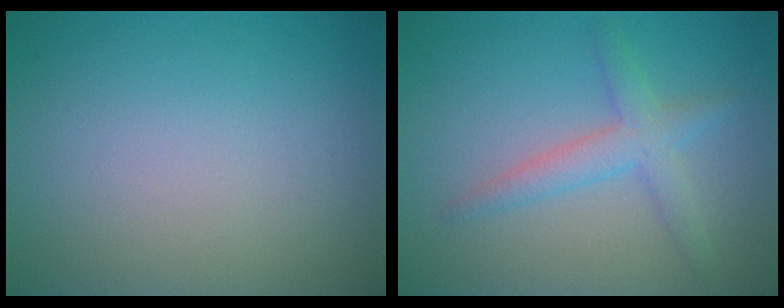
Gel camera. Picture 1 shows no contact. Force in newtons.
{"total": 2.9, "press": 2.9, "slide": 0.1}